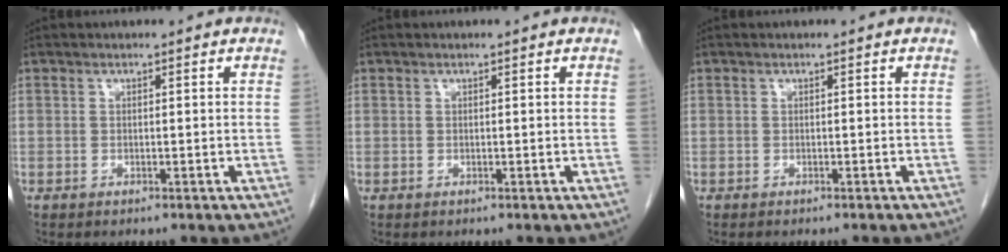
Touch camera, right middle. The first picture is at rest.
{"total": 0.0}
{"total": 1.7, "force": [-1.5, -0.1, 0.8], "torque": [-0.010, 0.002, -0.017]}